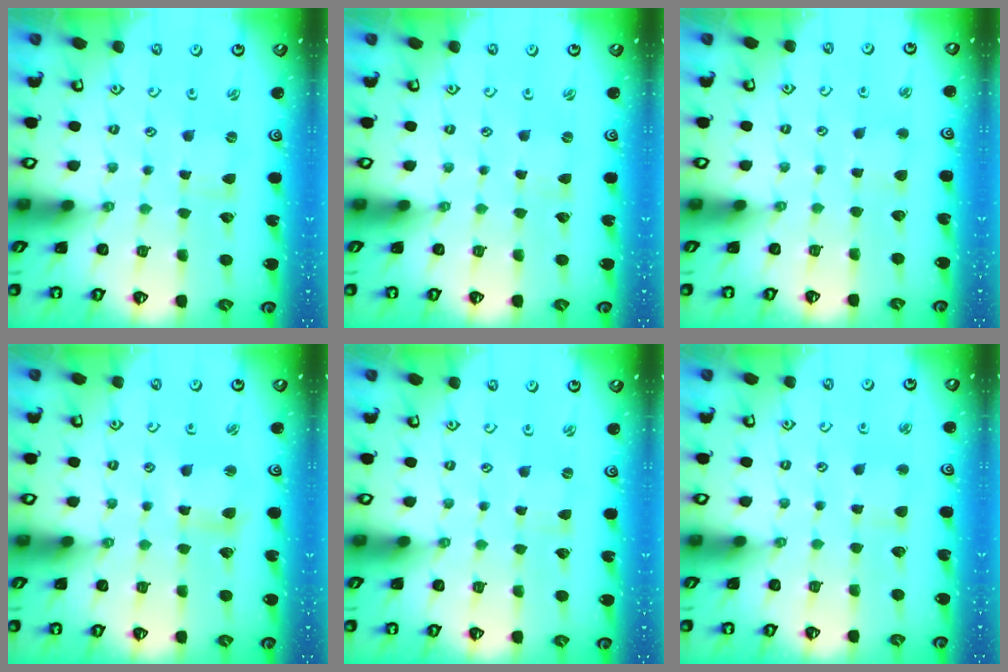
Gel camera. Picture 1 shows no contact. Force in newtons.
{"total": 0.0}
{"total": 3.7, "press": 3.6, "slide": 0.4}
{"total": 4.2, "press": 4.1, "slide": 0.5}
{"total": 0.0}
{"total": 4.3, "press": 4.3, "slide": 0.5}